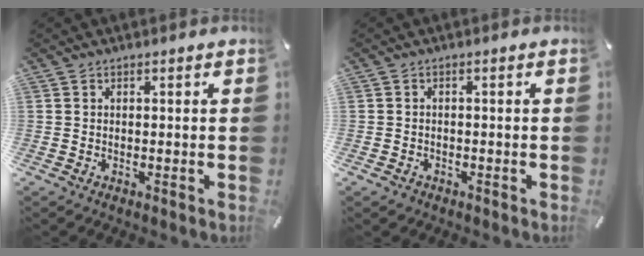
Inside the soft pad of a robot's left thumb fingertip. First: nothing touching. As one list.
[{"total": 1.2, "force": [-0.8, 0.9, 0.3], "torque": [-0.007, 0.004, -0.020]}]